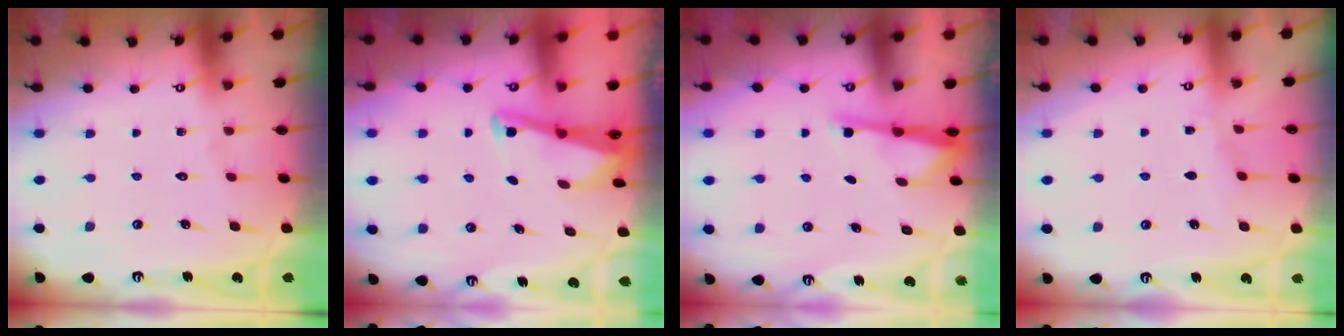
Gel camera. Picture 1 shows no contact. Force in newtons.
{"total": 3.0, "press": 2.9, "slide": 0.6}
{"total": 3.9, "press": 3.7, "slide": 1.1}
{"total": 3.9, "press": 3.9, "slide": 0.6}